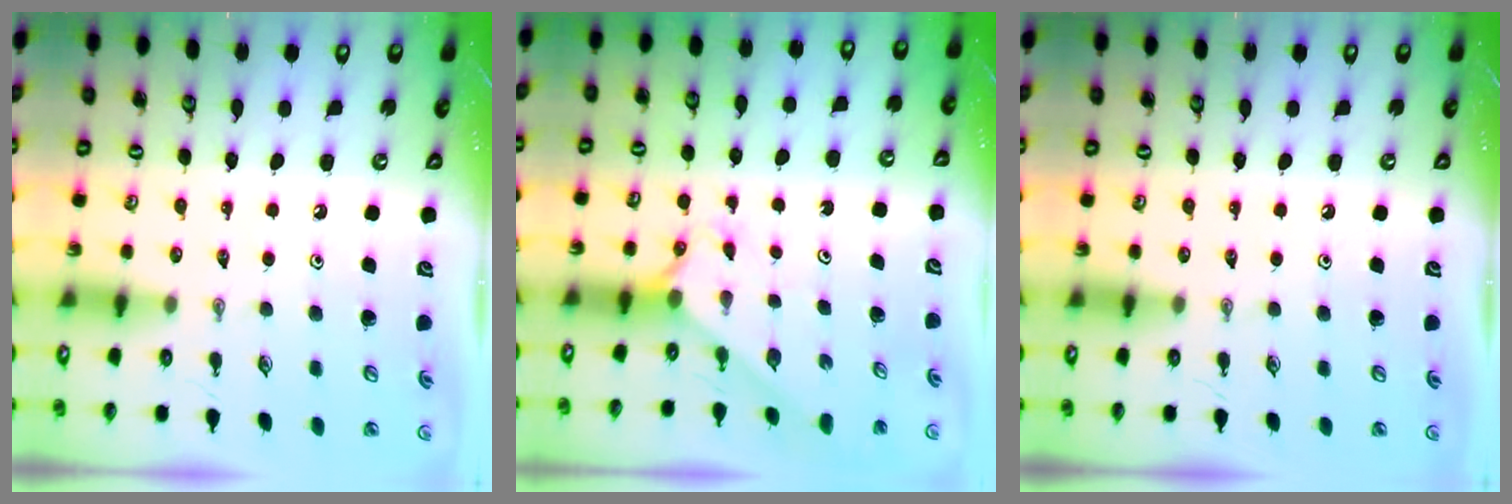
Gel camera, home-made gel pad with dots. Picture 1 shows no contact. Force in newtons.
{"total": 3.1, "press": 3.0, "slide": 0.4}
{"total": 0.0}